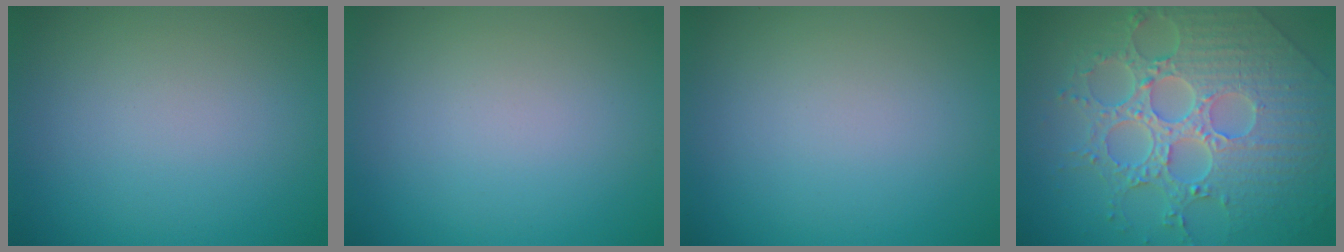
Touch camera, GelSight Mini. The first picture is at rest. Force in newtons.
{"total": 0.0}
{"total": 0.0}
{"total": 8.7, "press": 6.3, "slide": 5.9}